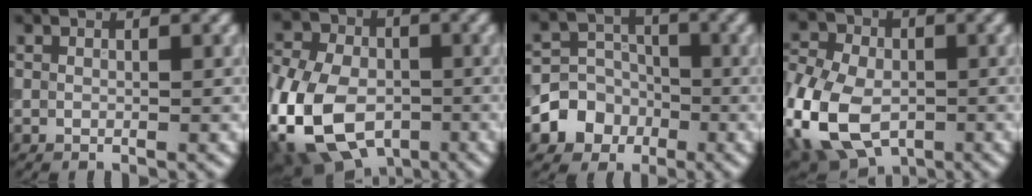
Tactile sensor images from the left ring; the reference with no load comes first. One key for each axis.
{"total": 13.4, "fx": -5.0, "fy": 9.0, "fz": 8.7, "tx": -0.179, "ty": -0.026, "tz": -0.096}
{"total": 4.9, "fx": -1.9, "fy": 4.3, "fz": 1.2, "tx": 0.004, "ty": 0.003, "tz": -0.055}
{"total": 14.3, "fx": -5.0, "fy": 9.6, "fz": 9.3, "tx": -0.188, "ty": -0.027, "tz": -0.092}